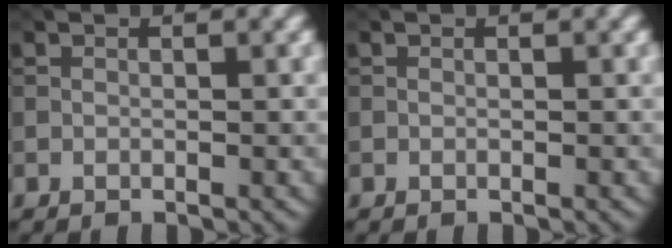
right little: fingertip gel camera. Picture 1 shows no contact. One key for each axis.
{"total": 0.0}